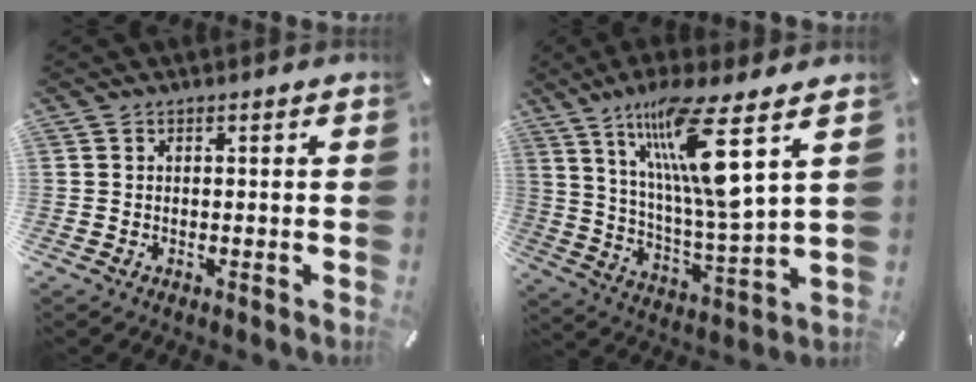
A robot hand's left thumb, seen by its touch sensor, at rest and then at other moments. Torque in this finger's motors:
{"motor_torque": [2.50, 2.51, 1.42, -1.35, 0.59]}